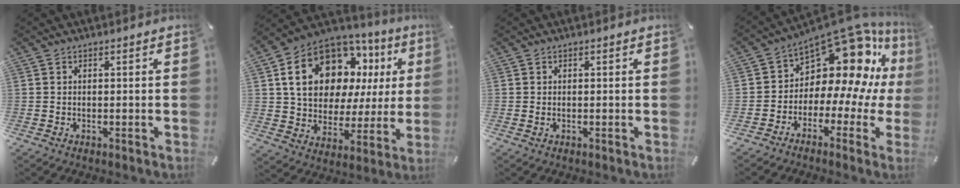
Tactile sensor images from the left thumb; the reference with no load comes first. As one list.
[{"total": 19.0, "force": [8.1, 13.3, 10.9], "torque": [-0.194, -0.033, 0.149]}, {"total": 0.7, "force": [0.0, 0.3, 0.6], "torque": [-0.003, -0.002, -0.002]}, {"total": 14.2, "force": [8.0, 8.1, 8.4], "torque": [-0.124, -0.094, 0.131]}]